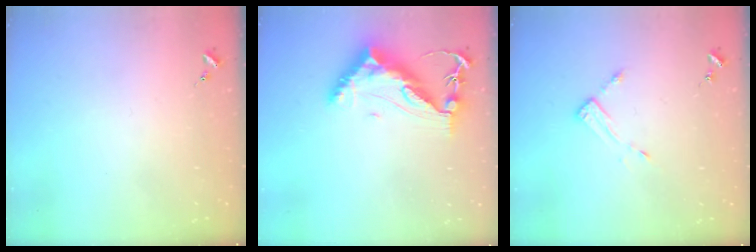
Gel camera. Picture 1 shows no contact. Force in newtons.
{"total": 12.9, "press": 12.8, "slide": 1.5}
{"total": 3.9, "press": 3.9, "slide": 0.2}